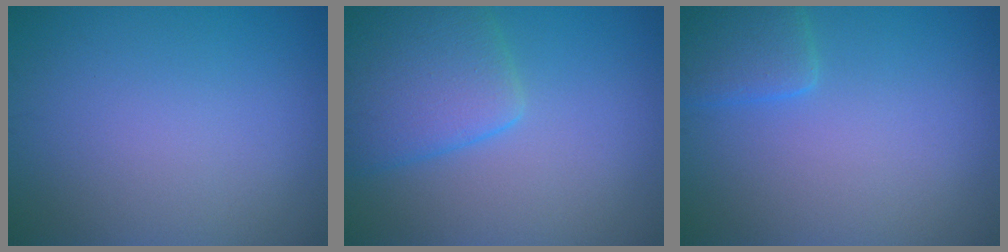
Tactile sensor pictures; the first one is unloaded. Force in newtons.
{"total": 5.7, "press": 5.7, "slide": 0.4}
{"total": 2.6, "press": 2.6, "slide": 0.2}